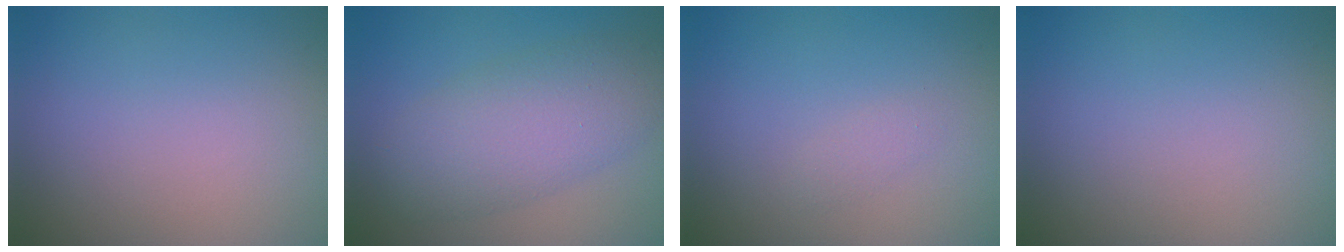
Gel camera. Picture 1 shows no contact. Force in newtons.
{"total": 6.4, "press": 6.4, "slide": 0.3}
{"total": 0.7, "press": 0.7, "slide": 0.0}
{"total": 0.0}